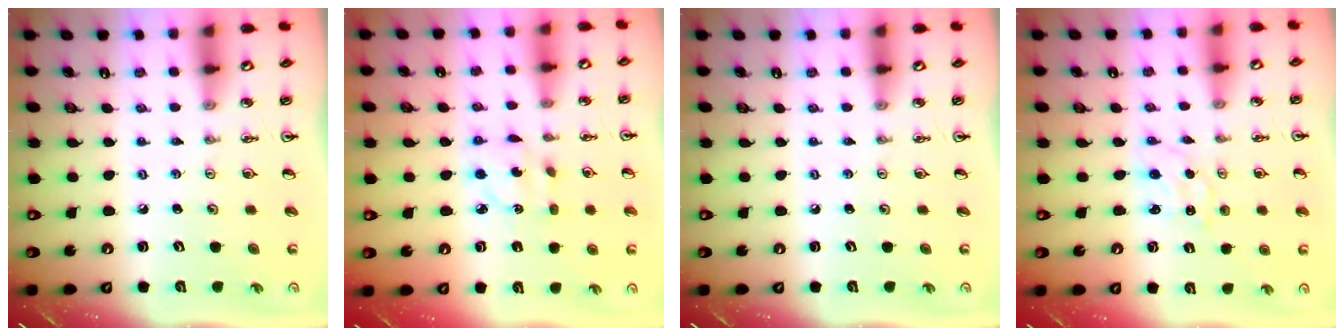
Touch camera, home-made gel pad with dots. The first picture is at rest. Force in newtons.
{"total": 3.8, "press": 3.8, "slide": 0.3}
{"total": 0.0}
{"total": 0.6, "press": 0.4, "slide": 0.4}